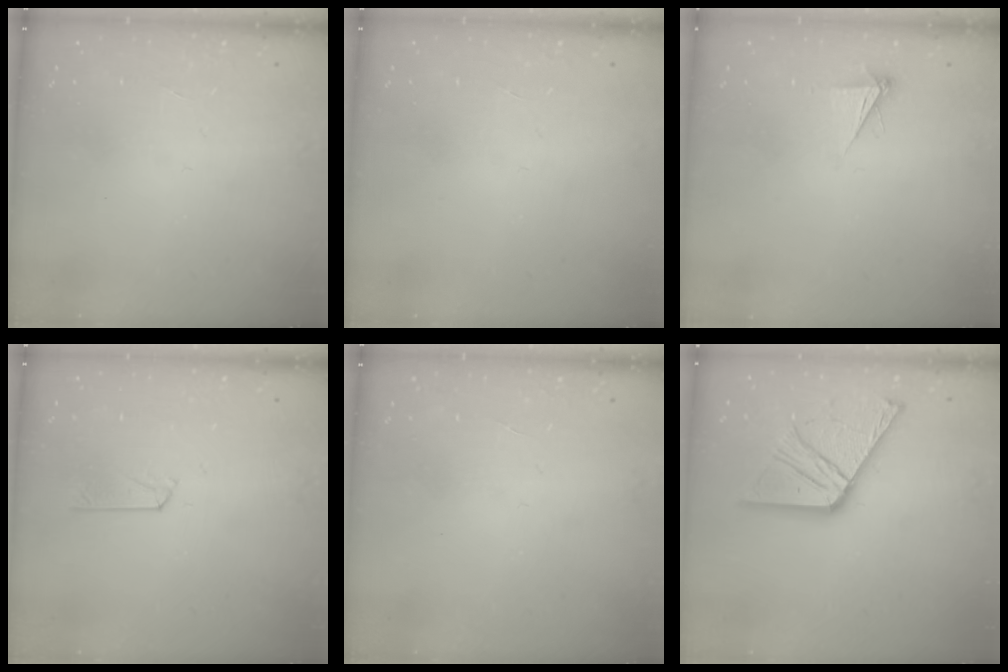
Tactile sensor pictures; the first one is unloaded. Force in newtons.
{"total": 0.0}
{"total": 4.1, "press": 4.1, "slide": 0.5}
{"total": 3.4, "press": 3.3, "slide": 0.3}
{"total": 0.0}
{"total": 16.7, "press": 16.6, "slide": 1.4}